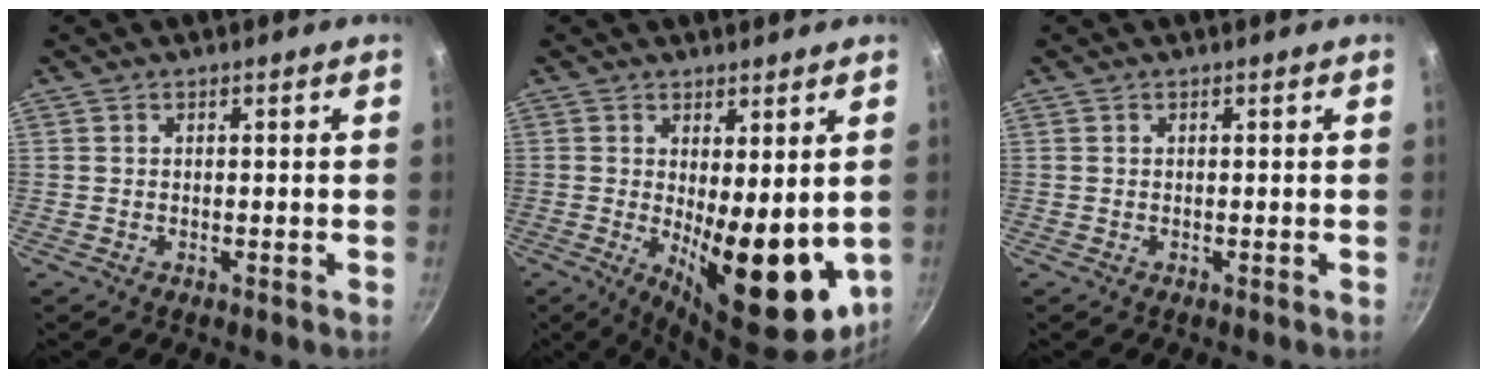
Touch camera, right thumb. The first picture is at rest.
{"total": 15.3, "force": [-0.6, 6.0, 14.0], "torque": [-0.161, -0.026, 0.008]}
{"total": 0.0}